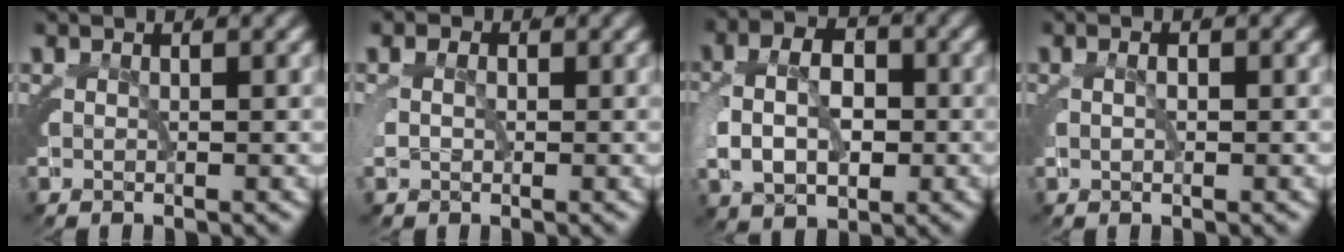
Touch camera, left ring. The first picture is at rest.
{"total": 1.4, "force": [0.0, 1.3, 0.7], "torque": [-0.021, 0.000, -0.005]}
{"total": 6.3, "force": [-0.8, 4.2, 4.6], "torque": [-0.075, 0.000, -0.014]}
{"total": 1.0, "force": [0.1, 0.2, 1.0], "torque": [-0.008, 0.008, -0.002]}